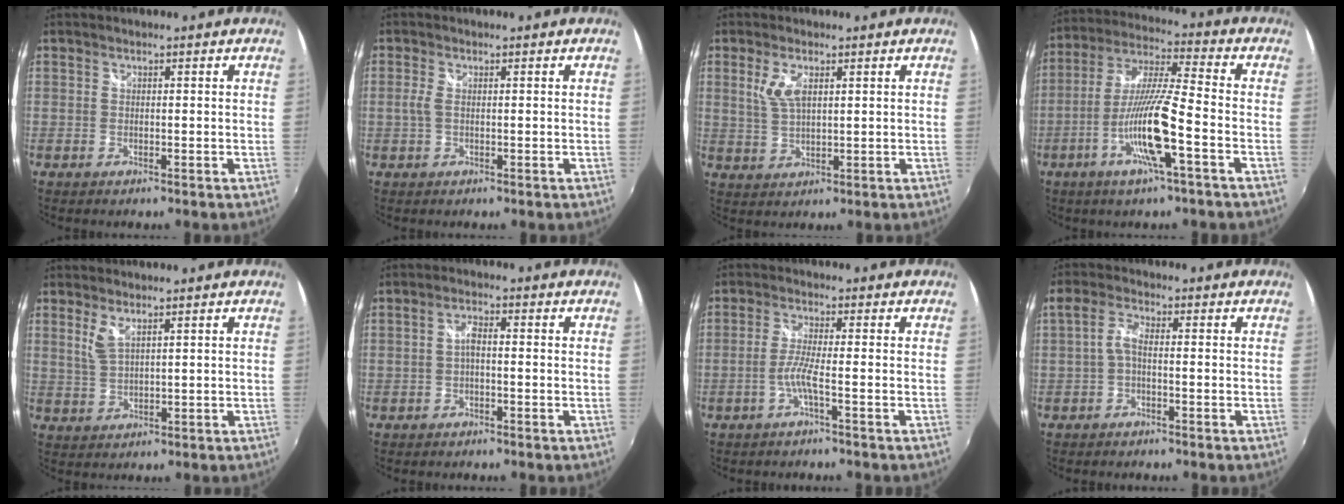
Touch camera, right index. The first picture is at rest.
{"total": 1.8, "force": [-0.1, 0.6, 1.7], "torque": [-0.036, 0.000, -0.004]}
{"total": 4.6, "force": [1.7, 1.9, 3.9], "torque": [-0.079, 0.001, 0.036]}
{"total": 13.4, "force": [-5.4, 0.4, 12.3], "torque": [-0.246, -0.006, -0.106]}
{"total": 3.1, "force": [1.7, 0.8, 2.4], "torque": [-0.049, -0.003, 0.035]}
{"total": 2.3, "force": [-0.7, 0.7, 2.1], "torque": [-0.045, 0.008, -0.013]}
{"total": 3.2, "force": [-1.6, -0.7, 2.7], "torque": [-0.062, -0.002, -0.031]}
{"total": 2.9, "force": [-1.0, 0.8, 2.6], "torque": [-0.061, 0.008, -0.022]}